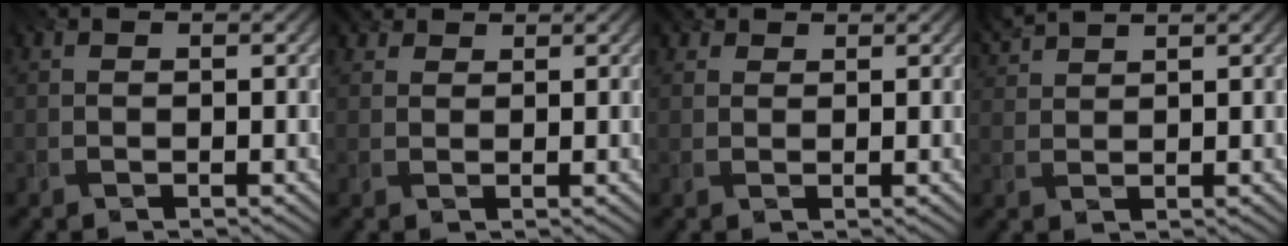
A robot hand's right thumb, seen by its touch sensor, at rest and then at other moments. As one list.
[{"total": 2.5, "force": [1.9, 1.3, 0.9], "torque": [-0.024, 0.003, 0.038]}, {"total": 2.4, "force": [1.6, 1.5, 0.9], "torque": [-0.023, 0.001, 0.033]}, {"total": 3.5, "force": [3.1, 0.6, 1.6], "torque": [-0.043, 0.010, 0.060]}]